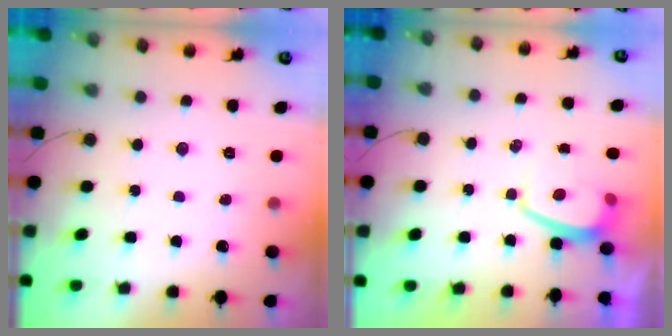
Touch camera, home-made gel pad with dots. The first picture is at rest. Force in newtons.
{"total": 1.2, "press": 1.1, "slide": 0.5}